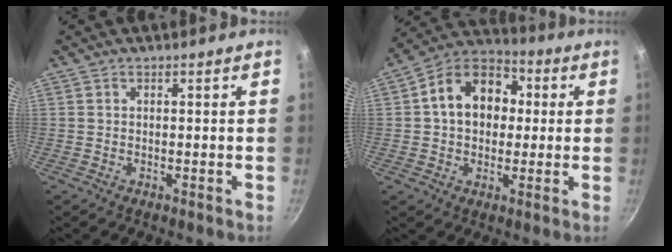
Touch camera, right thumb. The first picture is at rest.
{"total": 14.5, "force": [1.9, 10.9, 9.4], "torque": [-0.116, 0.030, 0.012]}